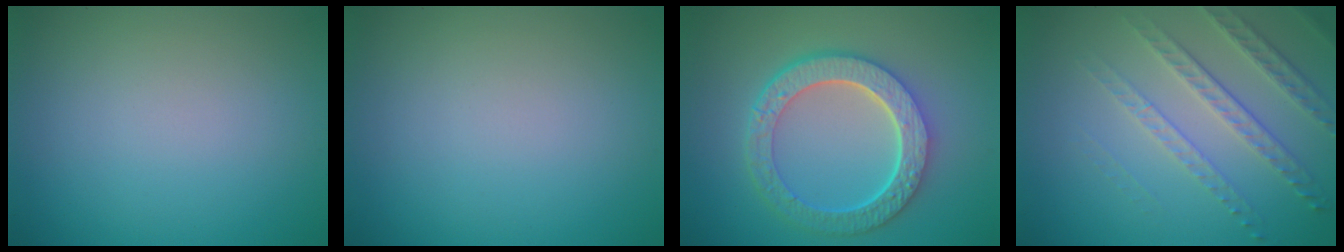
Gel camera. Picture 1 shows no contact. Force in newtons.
{"total": 0.0}
{"total": 6.7, "press": 5.0, "slide": 4.5}
{"total": 3.5, "press": 3.1, "slide": 1.6}